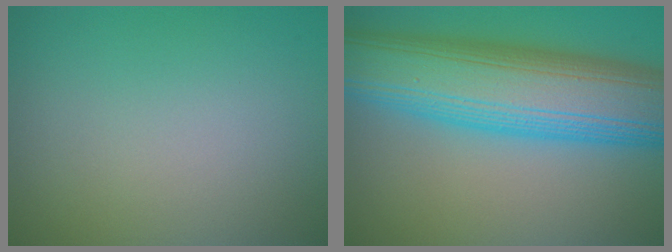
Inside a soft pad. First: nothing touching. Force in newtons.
{"total": 13.8, "press": 13.8, "slide": 0.1}